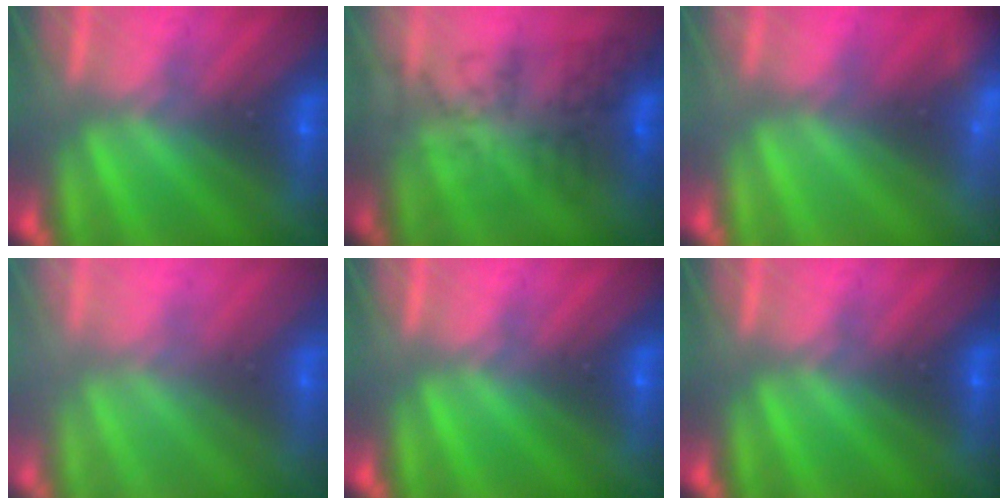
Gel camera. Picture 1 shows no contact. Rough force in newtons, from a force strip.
{"total": 4.4}
{"total": 3.3}
{"total": 2.8}
{"total": 0.0}
{"total": 0.0}